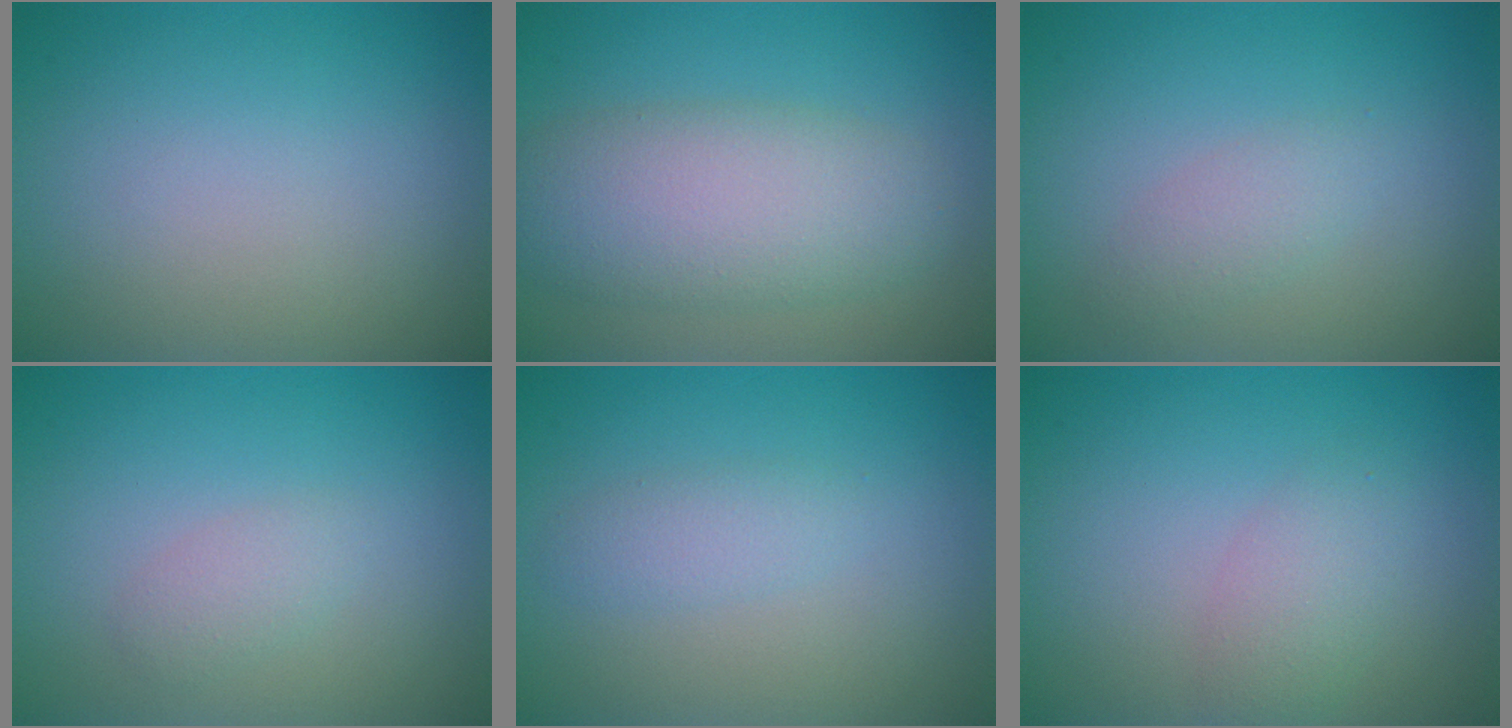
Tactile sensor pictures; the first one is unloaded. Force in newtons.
{"total": 6.5, "press": 6.5, "slide": 0.4}
{"total": 1.6, "press": 1.6, "slide": 0.1}
{"total": 1.4, "press": 1.4, "slide": 0.1}
{"total": 1.5, "press": 1.5, "slide": 0.1}
{"total": 2.2, "press": 2.2, "slide": 0.1}